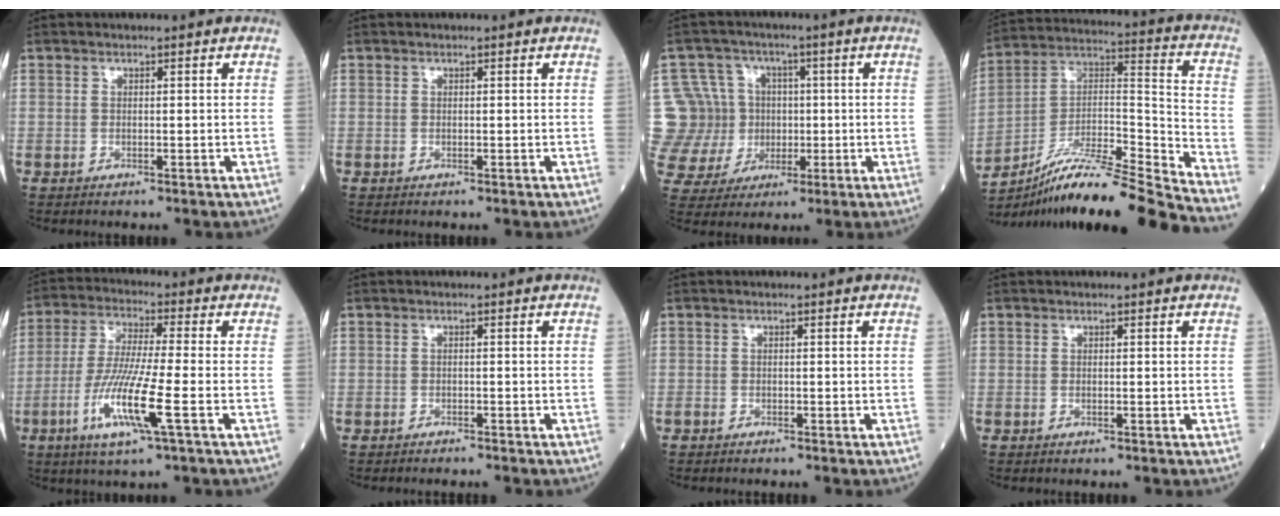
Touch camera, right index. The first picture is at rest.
{"total": 0.0}
{"total": 14.0, "force": [0.5, 13.5, 3.5], "torque": [-0.106, 0.049, 0.029]}
{"total": 21.8, "force": [-18.7, -1.4, 11.1], "torque": [-0.184, 0.003, -0.328]}
{"total": 11.3, "force": [-3.9, 0.0, 10.6], "torque": [-0.214, -0.019, -0.078]}
{"total": 2.3, "force": [-2.2, 0.2, 0.6], "torque": [-0.009, -0.004, -0.027]}
{"total": 0.8, "force": [-0.7, 0.1, 0.1], "torque": [-0.006, -0.003, -0.014]}
{"total": 0.0}